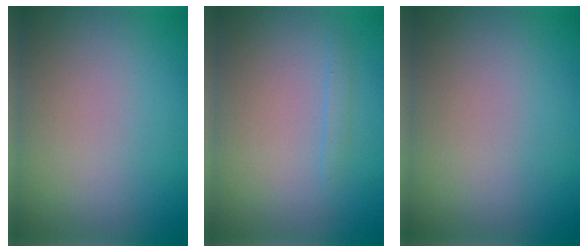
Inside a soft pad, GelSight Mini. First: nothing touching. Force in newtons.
{"total": 0.7, "press": 0.7, "slide": 0.1}
{"total": 0.0}